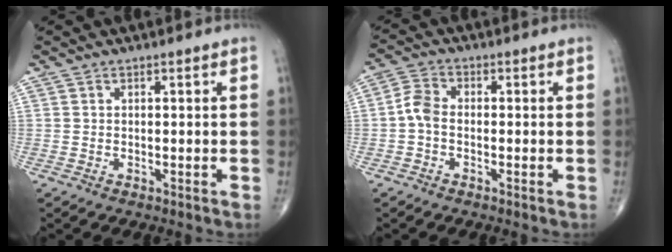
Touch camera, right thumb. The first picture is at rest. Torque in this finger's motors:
{"motor_torque": [-0.12, 0.19, 0.21, -0.28, 0.13]}